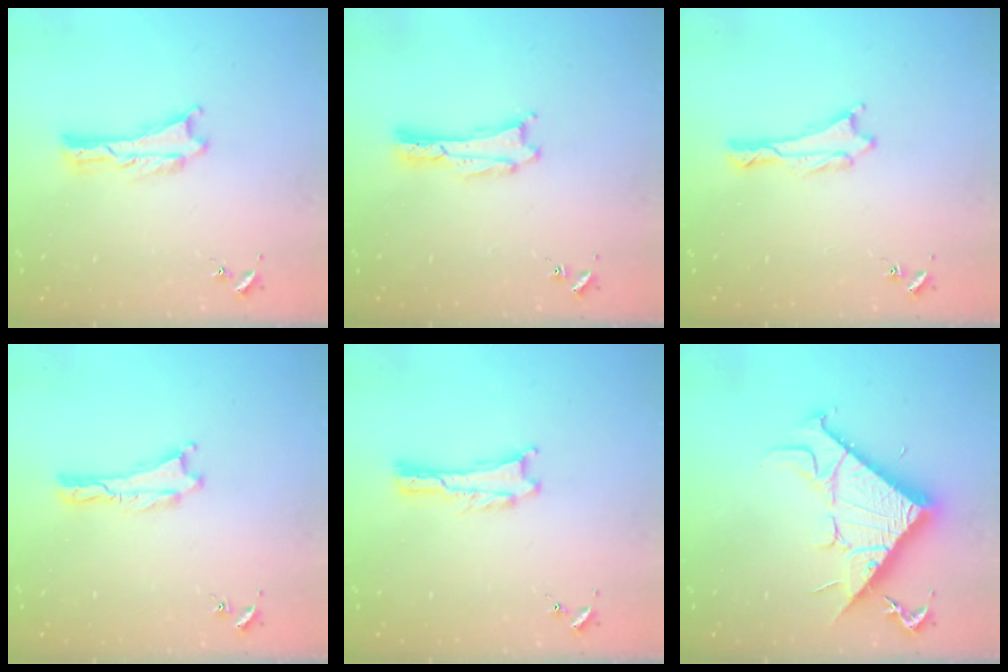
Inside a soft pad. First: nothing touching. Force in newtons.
{"total": 0.0}
{"total": 0.0}
{"total": 0.0}
{"total": 0.0}
{"total": 12.4, "press": 12.4, "slide": 0.2}